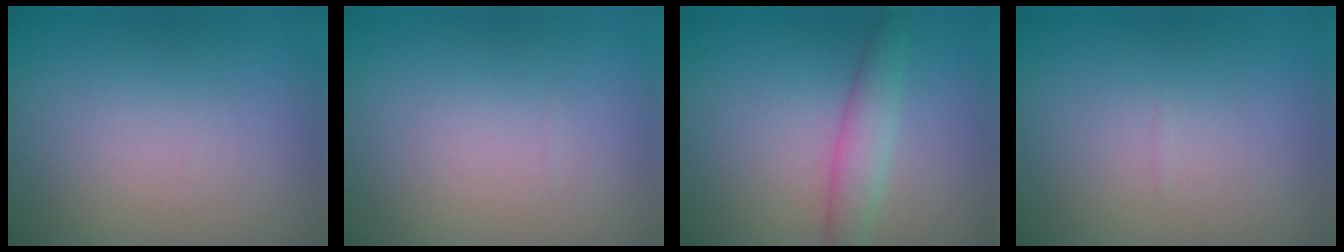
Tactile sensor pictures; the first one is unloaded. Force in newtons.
{"total": 0.0}
{"total": 2.7, "press": 2.7, "slide": 0.1}
{"total": 0.0}